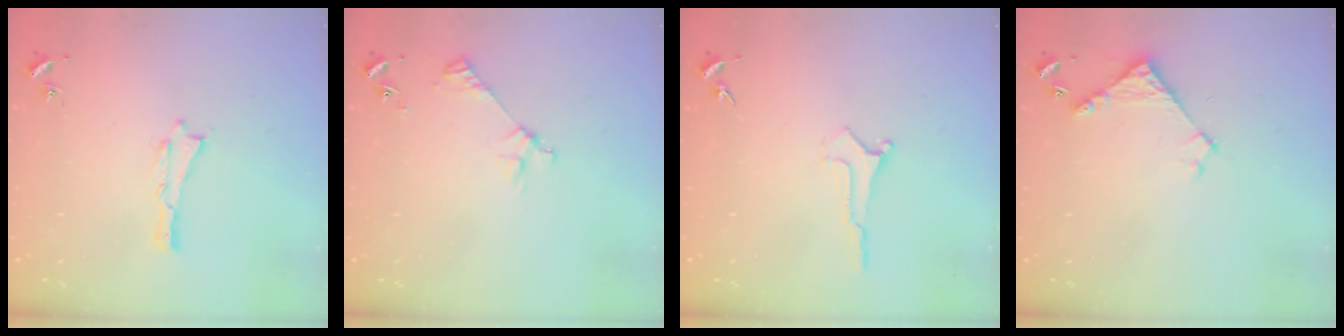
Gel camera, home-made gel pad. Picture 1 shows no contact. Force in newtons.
{"total": 3.3, "press": 3.3, "slide": 0.3}
{"total": 0.0}
{"total": 3.8, "press": 3.8, "slide": 0.3}